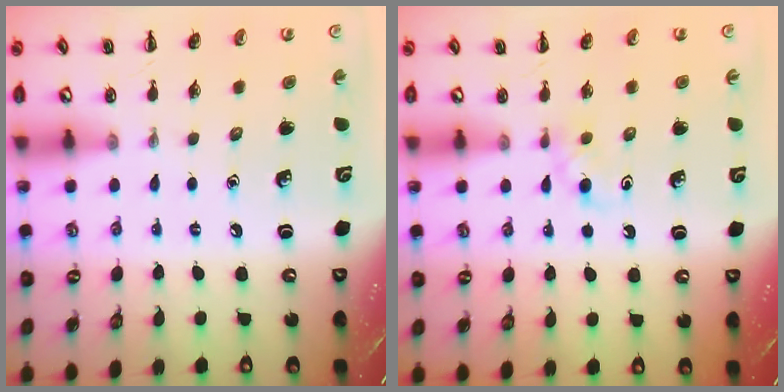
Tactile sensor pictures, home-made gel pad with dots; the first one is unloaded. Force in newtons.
{"total": 2.9, "press": 2.6, "slide": 1.1}